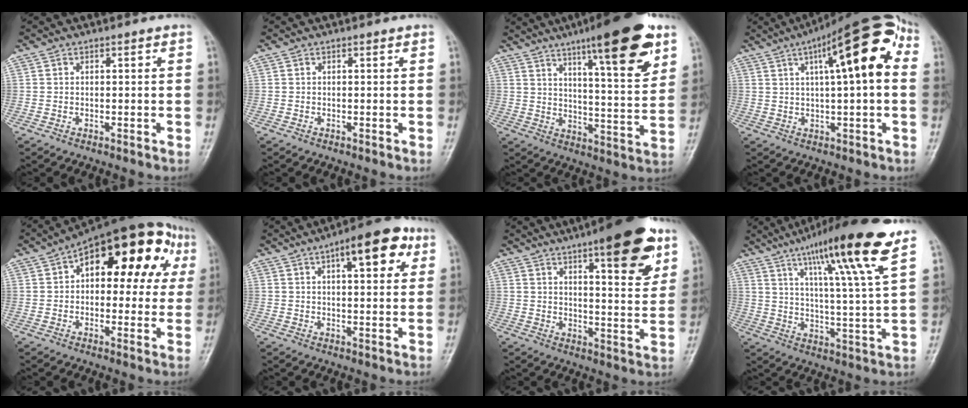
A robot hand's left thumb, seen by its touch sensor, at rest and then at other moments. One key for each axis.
{"total": 0.0}
{"total": 18.7, "fx": 10.8, "fy": 3.9, "fz": 14.7, "tx": -0.189, "ty": -0.050, "tz": 0.161}
{"total": 16.6, "fx": 4.5, "fy": 4.4, "fz": 15.4, "tx": -0.209, "ty": 0.030, "tz": 0.056}
{"total": 22.5, "fx": 6.6, "fy": 11.8, "fz": 18.0, "tx": -0.201, "ty": 0.032, "tz": 0.082}
{"total": 11.6, "fx": 5.1, "fy": 4.4, "fz": 9.4, "tx": -0.100, "ty": 0.000, "tz": 0.062}
{"total": 16.0, "fx": 8.9, "fy": 4.3, "fz": 12.6, "tx": -0.144, "ty": -0.042, "tz": 0.122}
{"total": 18.7, "fx": 11.1, "fy": 0.9, "fz": 15.0, "tx": -0.229, "ty": -0.045, "tz": 0.173}